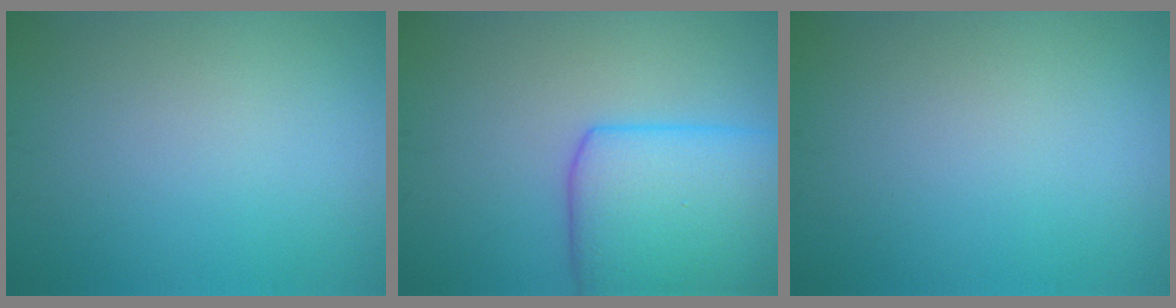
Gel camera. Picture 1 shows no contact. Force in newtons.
{"total": 8.4, "press": 8.4, "slide": 0.5}
{"total": 0.0}